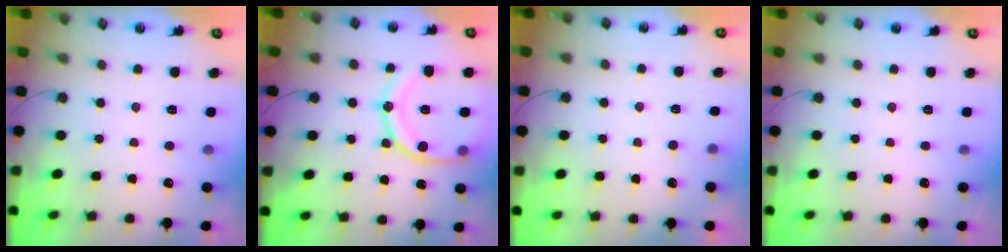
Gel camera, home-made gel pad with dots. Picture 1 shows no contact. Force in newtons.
{"total": 18.2, "press": 18.1, "slide": 1.8}
{"total": 2.8, "press": 2.8, "slide": 0.2}
{"total": 0.0}